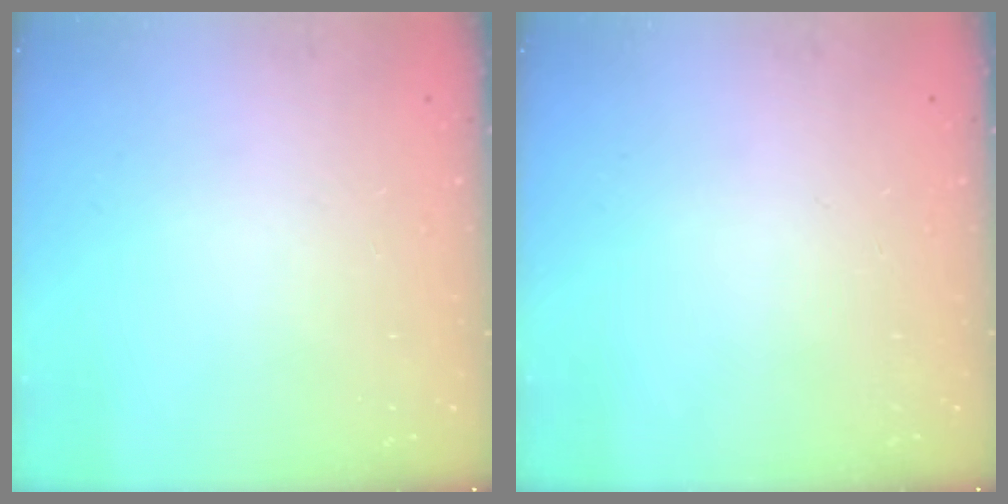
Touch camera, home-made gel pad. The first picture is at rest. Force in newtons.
{"total": 0.0}